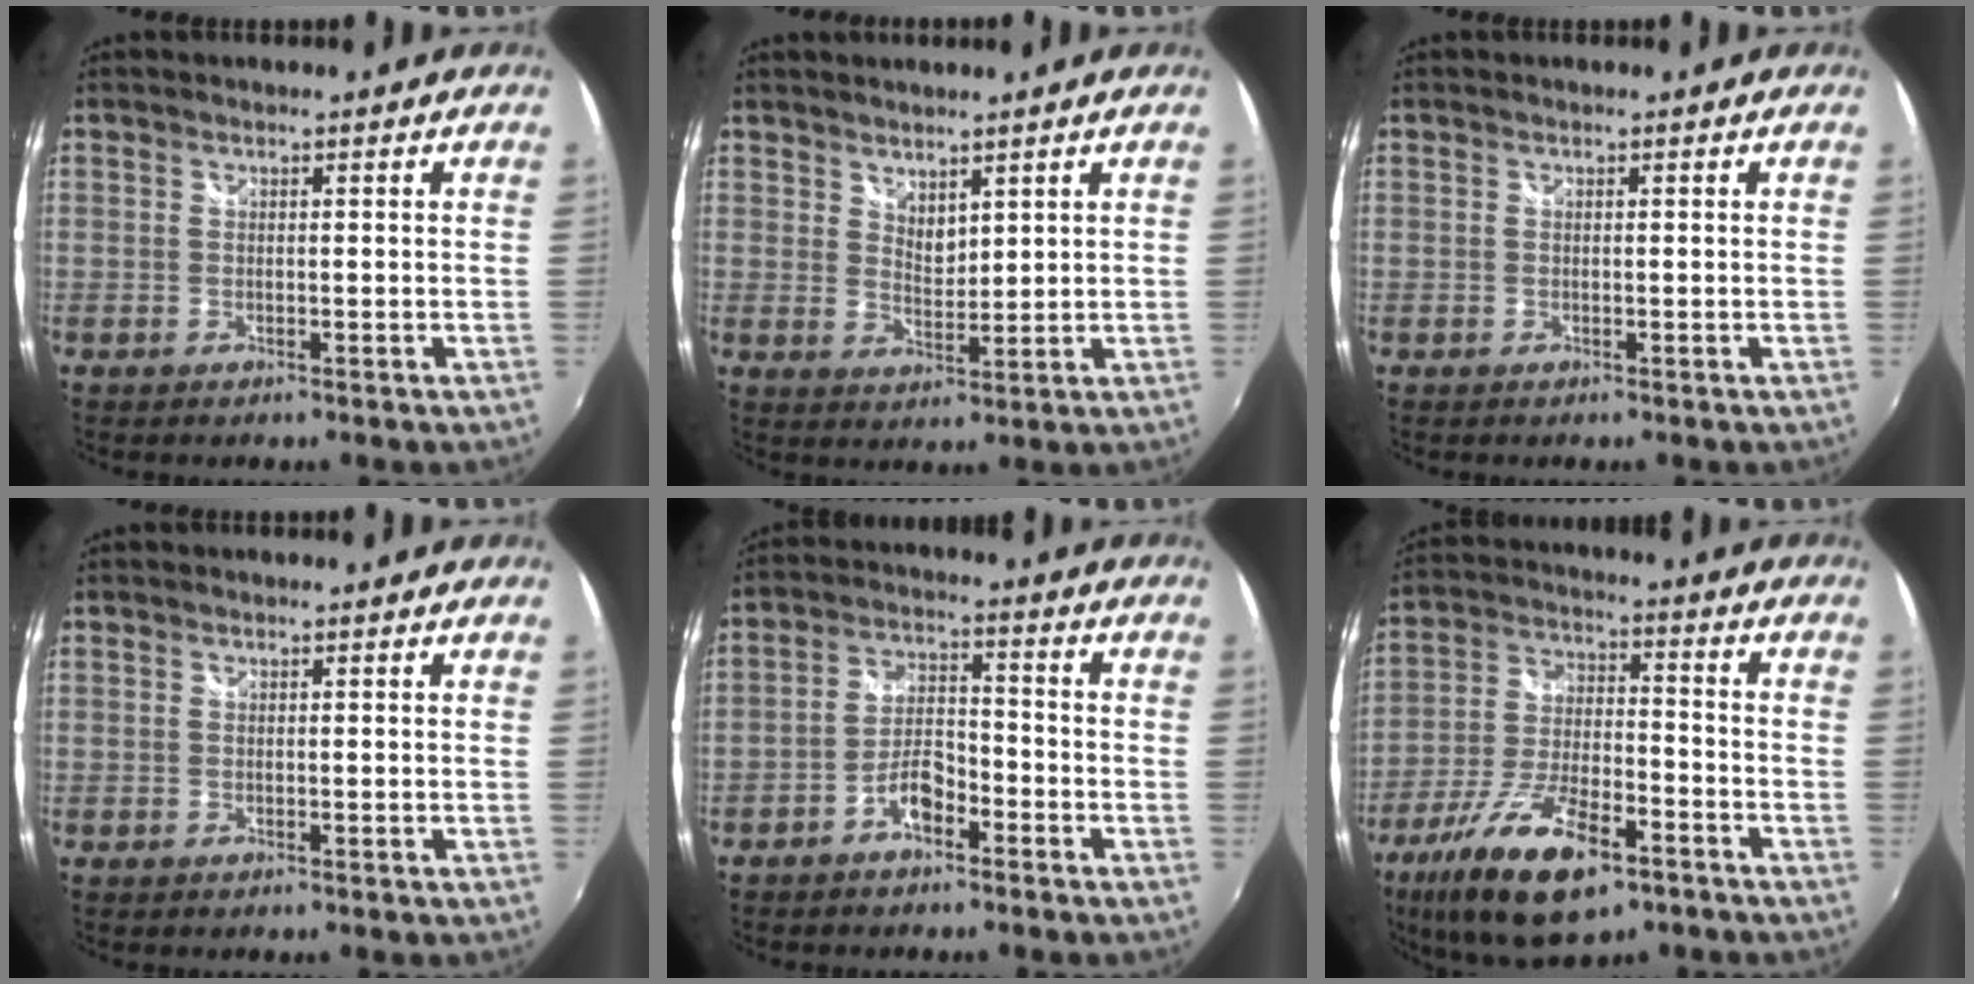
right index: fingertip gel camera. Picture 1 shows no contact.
{"total": 3.3, "force": [2.7, 1.4, 1.3], "torque": [-0.016, -0.003, 0.049]}
{"total": 0.0}
{"total": 0.0}
{"total": 5.8, "force": [-3.7, 2.6, 3.6], "torque": [-0.077, 0.015, -0.065]}
{"total": 18.5, "force": [-11.2, 7.0, 12.9], "torque": [-0.260, -0.035, -0.197]}